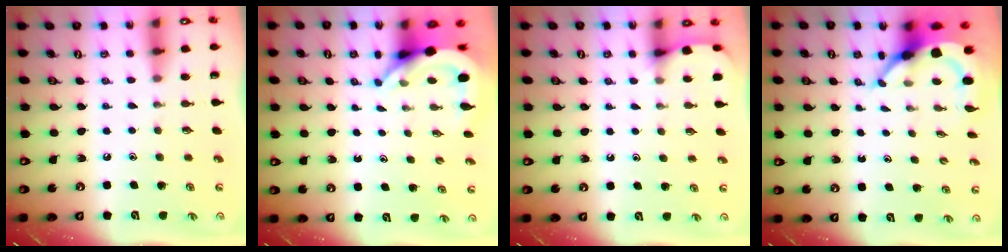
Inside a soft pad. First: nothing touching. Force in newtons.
{"total": 6.4, "press": 6.4, "slide": 0.5}
{"total": 3.3, "press": 3.3, "slide": 0.3}
{"total": 5.8, "press": 5.8, "slide": 0.8}